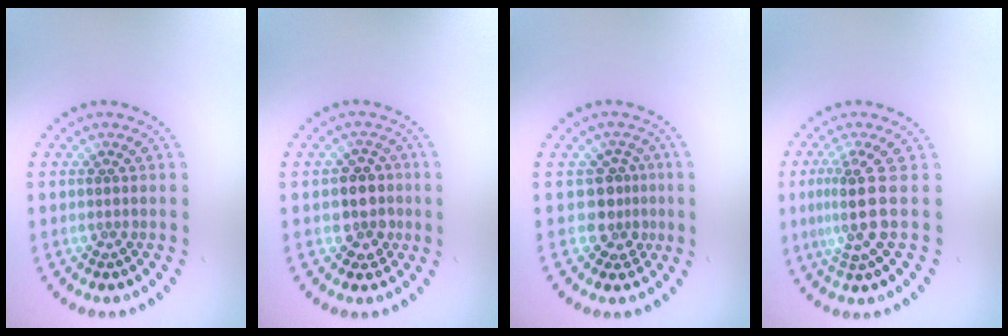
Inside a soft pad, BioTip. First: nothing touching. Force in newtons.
{"total": 2.8, "press": 2.5, "slide": 1.1}
{"total": 2.6, "press": 1.8, "slide": 1.9}
{"total": 3.5, "press": 2.7, "slide": 2.3}